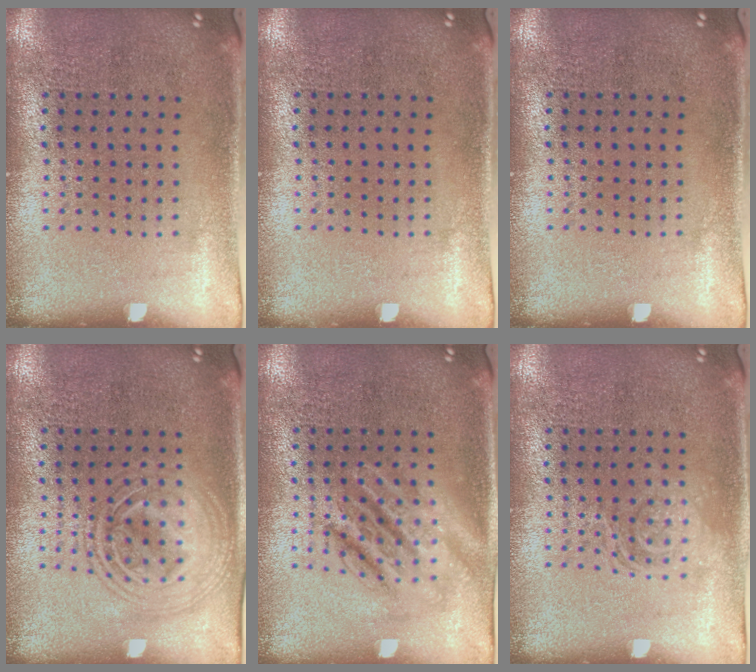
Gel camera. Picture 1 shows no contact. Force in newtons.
{"total": 0.0}
{"total": 0.0}
{"total": 2.6, "press": 2.6, "slide": 0.3}
{"total": 2.2, "press": 2.2, "slide": 0.3}
{"total": 1.8, "press": 1.8, "slide": 0.3}